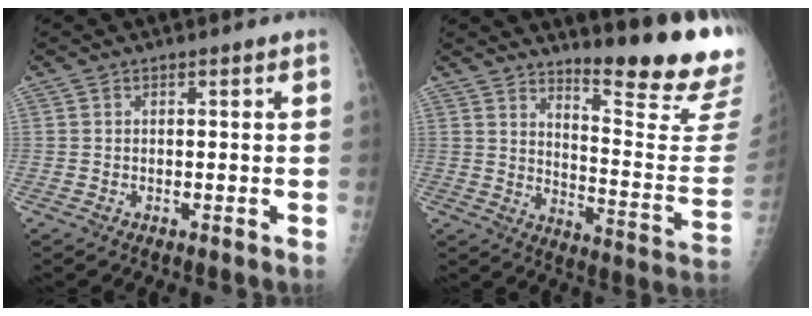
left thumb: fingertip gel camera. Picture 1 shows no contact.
{"total": 19.2, "force": [16.3, 1.2, 10.0], "torque": [-0.117, -0.182, 0.218]}